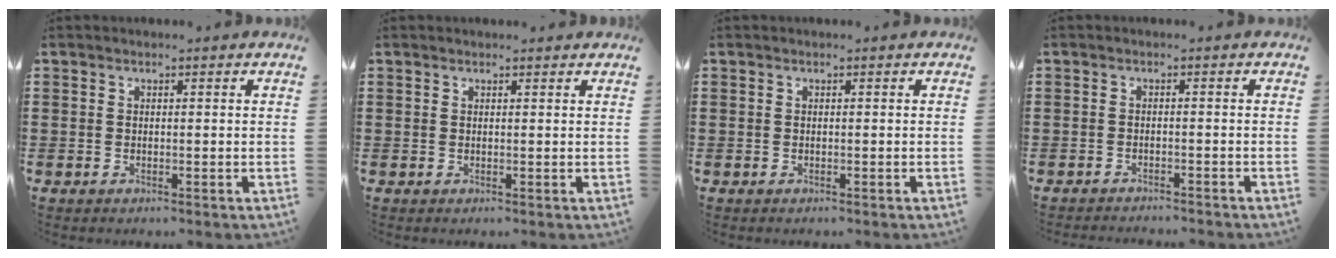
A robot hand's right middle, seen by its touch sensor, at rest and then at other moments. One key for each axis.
{"total": 0.5, "fx": 0.5, "fy": -0.1, "fz": 0.1, "tx": -0.002, "ty": 0.001, "tz": 0.010}
{"total": 0.0}
{"total": 1.3, "fx": -1.3, "fy": -0.1, "fz": 0.1, "tx": -0.006, "ty": 0.000, "tz": -0.025}